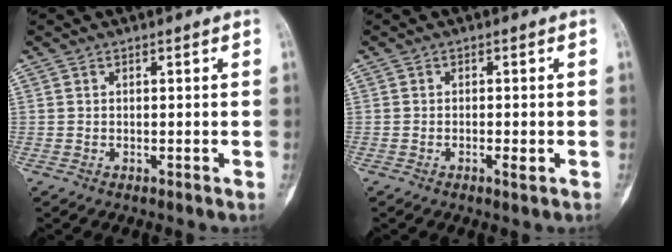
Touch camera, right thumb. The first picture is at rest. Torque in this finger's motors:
{"motor_torque": [-0.23, 0.12, -0.09, 0.53, -0.07]}